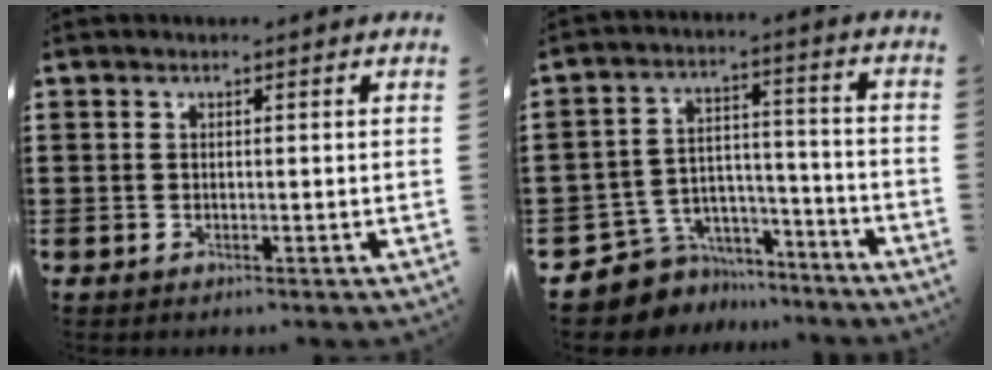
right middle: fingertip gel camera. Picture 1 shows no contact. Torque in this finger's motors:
{"motor_torque": [2.13, 0.00, 0.02, 0.01]}